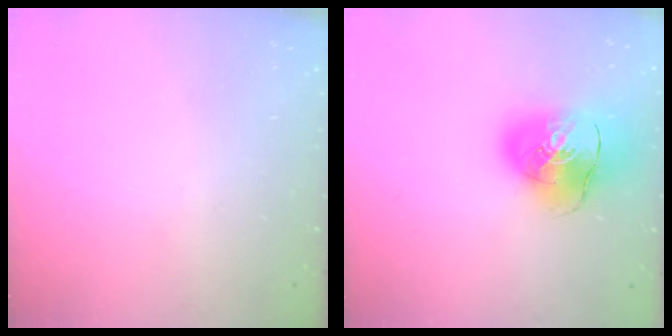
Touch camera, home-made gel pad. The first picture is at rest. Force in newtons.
{"total": 15.9, "press": 15.6, "slide": 2.7}